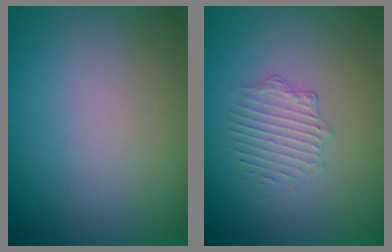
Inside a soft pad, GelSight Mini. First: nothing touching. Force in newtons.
{"total": 1.7, "press": 1.1, "slide": 1.3}